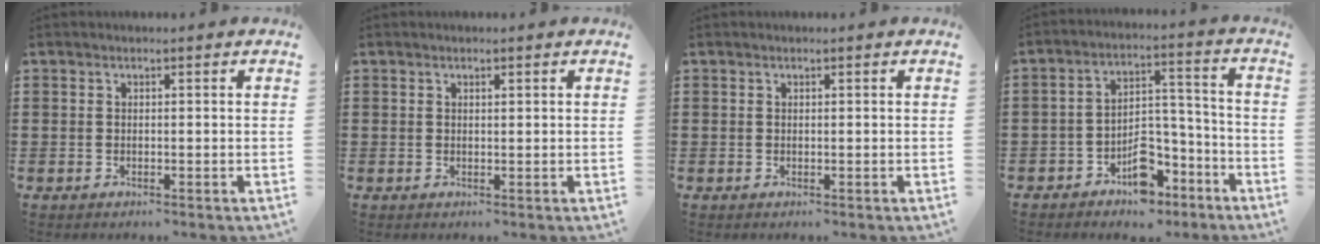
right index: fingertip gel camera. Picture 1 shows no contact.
{"total": 0.5, "force": [0.3, 0.2, 0.3], "torque": [-0.007, 0.002, 0.006]}
{"total": 0.0}
{"total": 7.1, "force": [-5.0, 3.7, 3.5], "torque": [-0.053, 0.020, -0.091]}